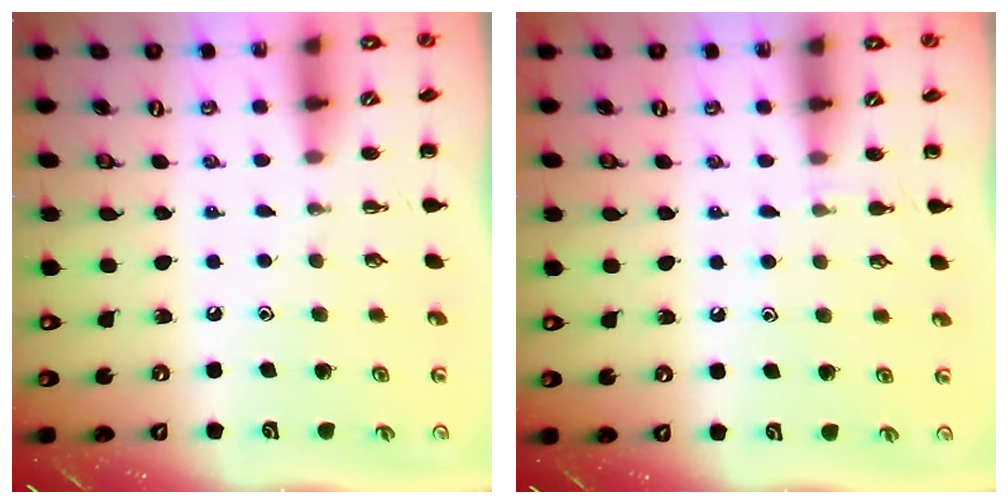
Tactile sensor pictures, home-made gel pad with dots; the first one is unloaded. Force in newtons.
{"total": 4.3, "press": 3.9, "slide": 1.6}